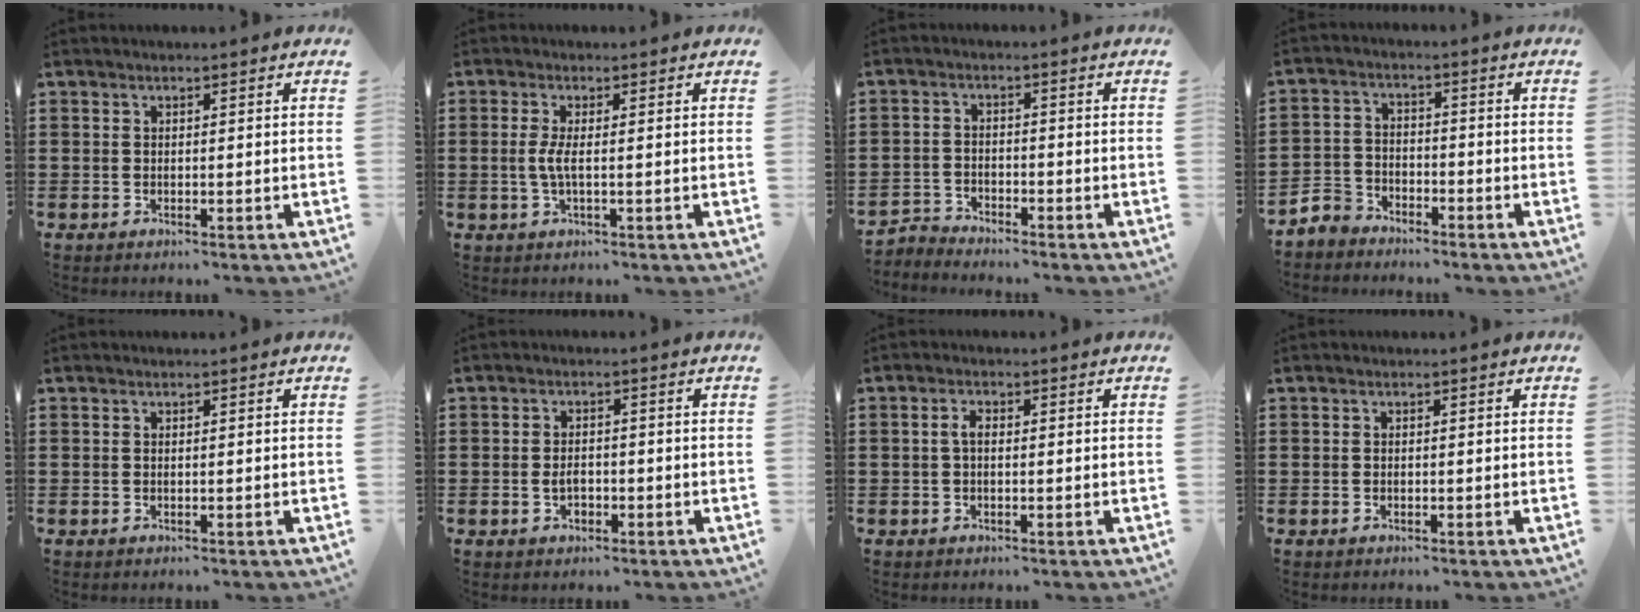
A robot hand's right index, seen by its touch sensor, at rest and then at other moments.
{"total": 2.8, "force": [-0.2, 0.3, 2.8], "torque": [-0.068, -0.008, -0.011]}
{"total": 2.6, "force": [-2.6, 0.3, -0.3], "torque": [-0.004, 0.001, -0.057]}
{"total": 3.9, "force": [-3.6, 1.5, 0.2], "torque": [-0.027, -0.002, -0.080]}
{"total": 0.0}
{"total": 2.2, "force": [-0.6, 1.3, 1.7], "torque": [-0.035, 0.000, -0.012]}
{"total": 1.9, "force": [-0.1, 0.8, 1.7], "torque": [-0.039, -0.001, -0.006]}
{"total": 0.0}